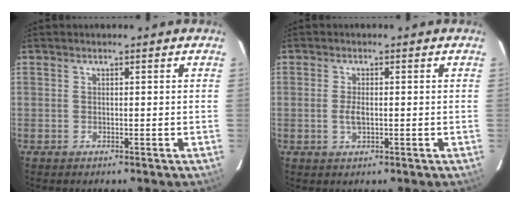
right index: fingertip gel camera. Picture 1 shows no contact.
{"total": 2.4, "force": [-0.3, 1.0, 2.1], "torque": [-0.041, -0.002, -0.005]}